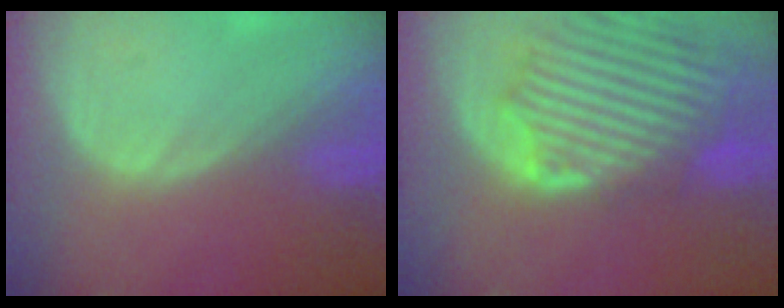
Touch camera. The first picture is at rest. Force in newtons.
{"total": 13.4, "press": 11.6, "slide": 6.6}